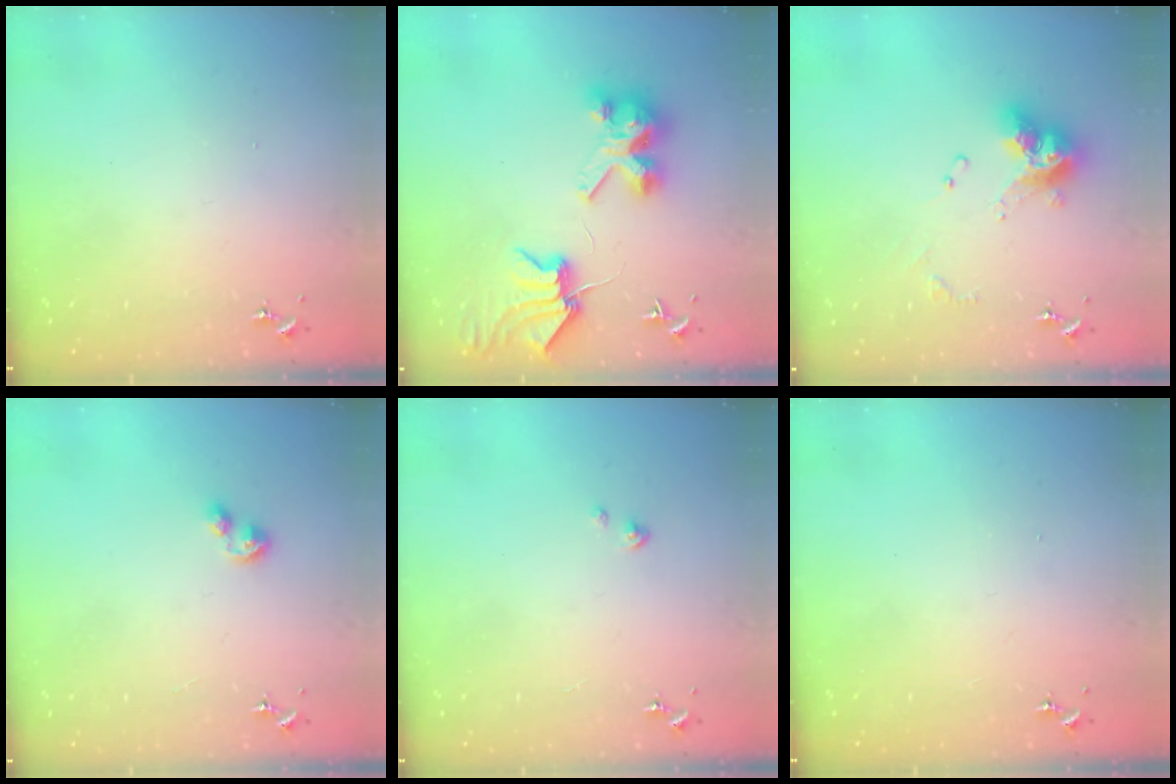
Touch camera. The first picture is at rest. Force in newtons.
{"total": 9.5, "press": 9.4, "slide": 1.2}
{"total": 12.9, "press": 12.9, "slide": 0.9}
{"total": 4.2, "press": 4.2, "slide": 0.4}
{"total": 1.6, "press": 1.6, "slide": 0.2}
{"total": 0.0}